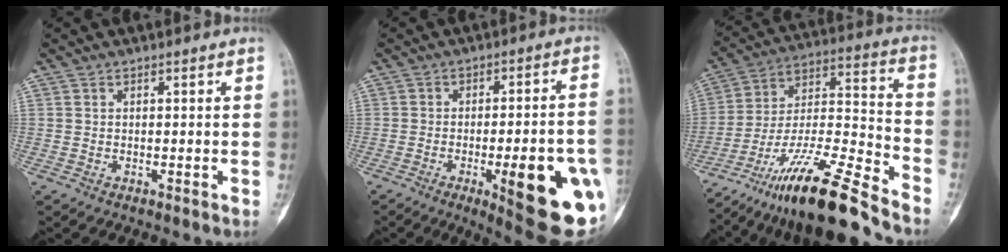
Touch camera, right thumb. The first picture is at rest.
{"total": 19.8, "force": [-6.2, 4.8, 18.2], "torque": [-0.188, 0.007, -0.065]}
{"total": 21.0, "force": [-16.3, 2.4, 13.1], "torque": [-0.256, 0.076, -0.293]}